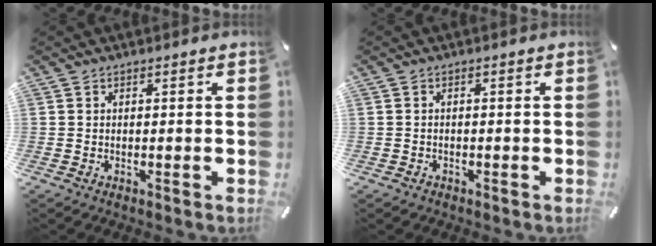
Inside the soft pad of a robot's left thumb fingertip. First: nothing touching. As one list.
[{"total": 0.8, "force": [-0.6, 0.5, 0.0], "torque": [0.000, 0.003, -0.014]}]